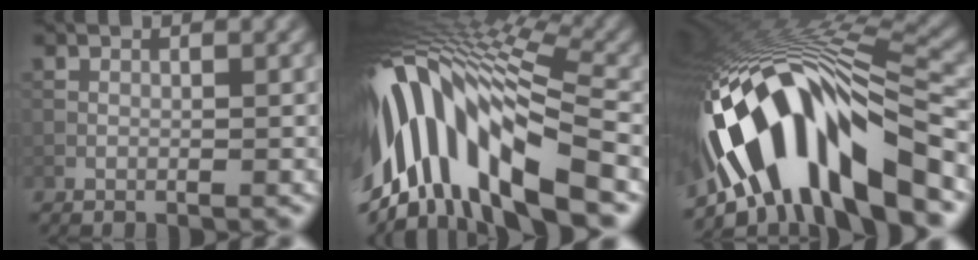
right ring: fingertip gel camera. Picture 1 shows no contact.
{"total": 15.7, "force": [-3.5, 6.6, 13.8], "torque": [-0.261, 0.007, -0.049]}
{"total": 14.4, "force": [-5.6, 4.9, 12.3], "torque": [-0.218, 0.021, -0.089]}